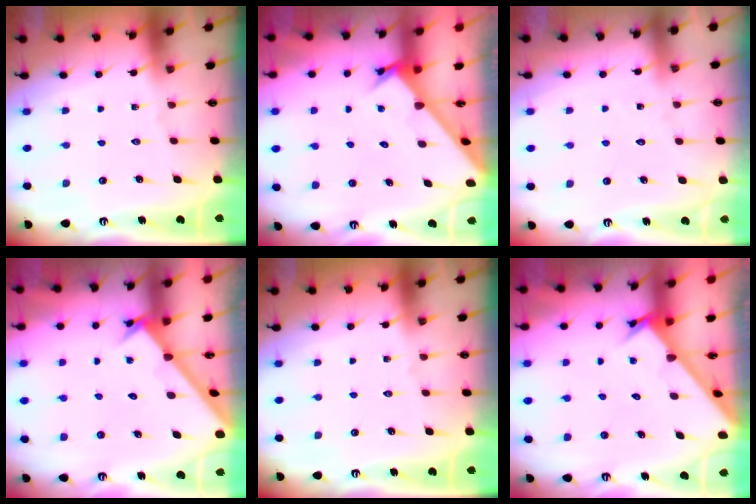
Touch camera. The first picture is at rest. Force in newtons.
{"total": 2.6, "press": 2.6, "slide": 0.2}
{"total": 5.7, "press": 5.7, "slide": 0.4}
{"total": 2.0, "press": 2.0, "slide": 0.2}
{"total": 0.0}
{"total": 2.2, "press": 2.2, "slide": 0.1}